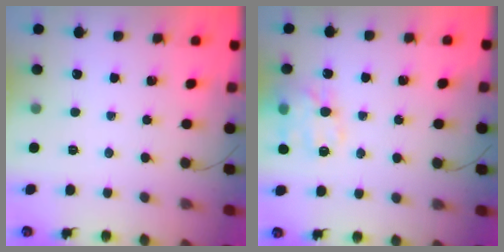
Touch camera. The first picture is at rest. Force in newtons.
{"total": 14.7, "press": 14.5, "slide": 1.9}